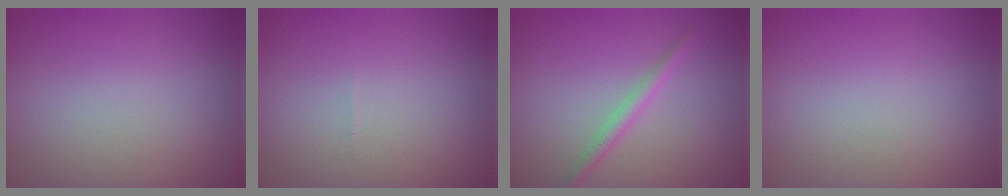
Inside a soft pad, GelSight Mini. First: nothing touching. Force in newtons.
{"total": 0.0}
{"total": 1.7, "press": 1.7, "slide": 0.1}
{"total": 0.0}